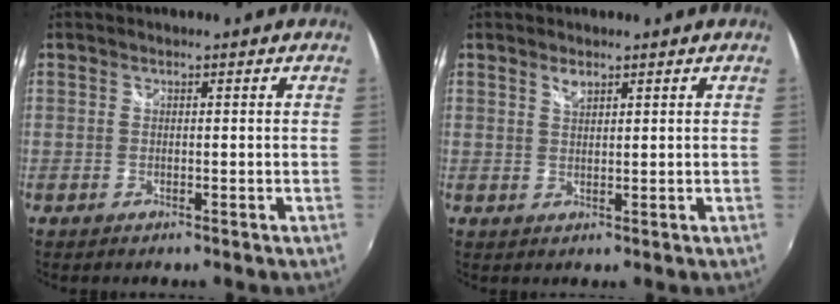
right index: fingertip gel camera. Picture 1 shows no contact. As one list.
[{"total": 1.7, "force": [1.3, 0.7, 1.0], "torque": [-0.016, 0.002, 0.022]}]